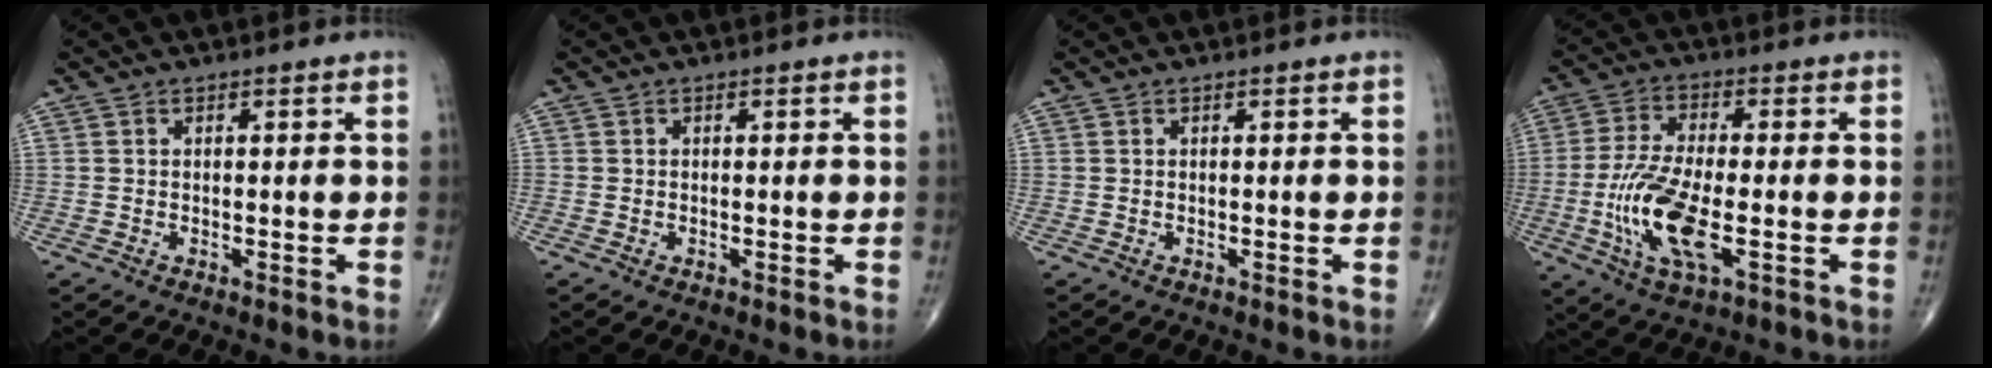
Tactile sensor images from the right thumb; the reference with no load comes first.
{"total": 0.0}
{"total": 0.0}
{"total": 13.1, "force": [-3.1, 4.6, 11.9], "torque": [-0.256, -0.001, -0.057]}